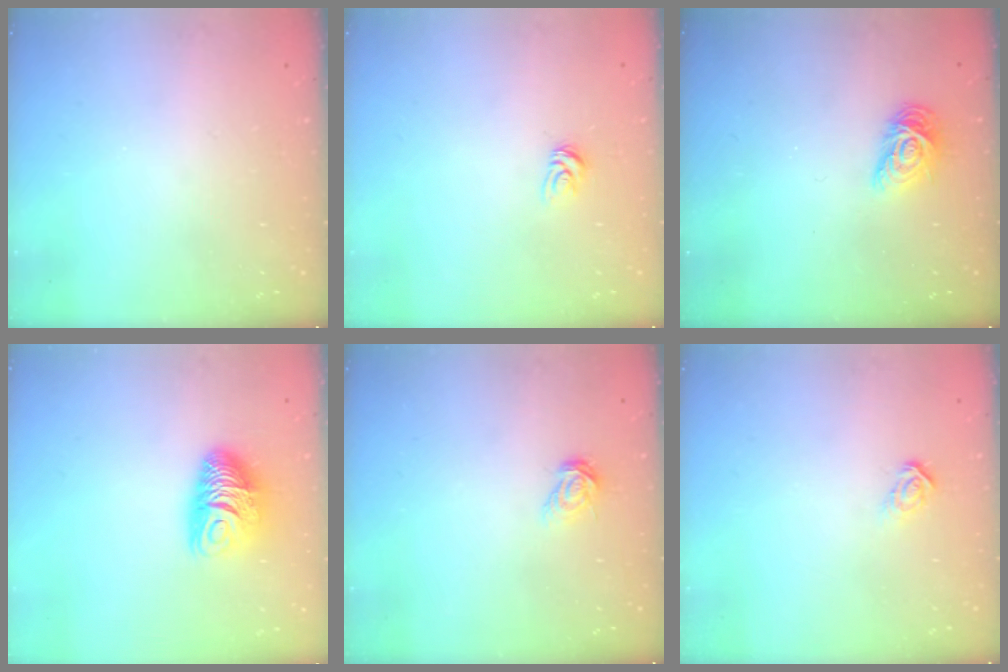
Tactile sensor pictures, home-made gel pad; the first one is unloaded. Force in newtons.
{"total": 3.9, "press": 3.9, "slide": 0.2}
{"total": 9.7, "press": 9.7, "slide": 0.3}
{"total": 9.5, "press": 9.5, "slide": 0.4}
{"total": 6.0, "press": 6.0, "slide": 0.4}
{"total": 5.0, "press": 5.0, "slide": 0.2}